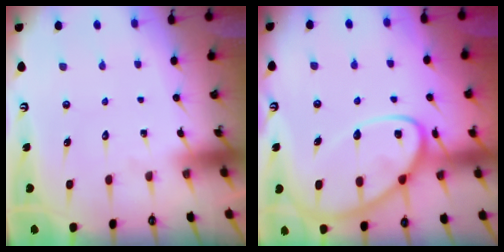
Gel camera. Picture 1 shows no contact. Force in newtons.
{"total": 14.7, "press": 14.6, "slide": 1.4}